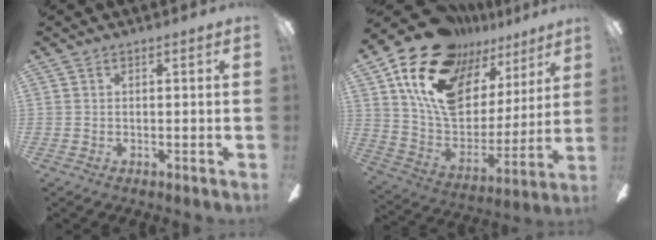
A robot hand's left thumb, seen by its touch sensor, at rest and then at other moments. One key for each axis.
{"total": 21.6, "fx": 13.4, "fy": 12.7, "fz": 11.3, "tx": -0.215, "ty": -0.074, "tz": 0.246}